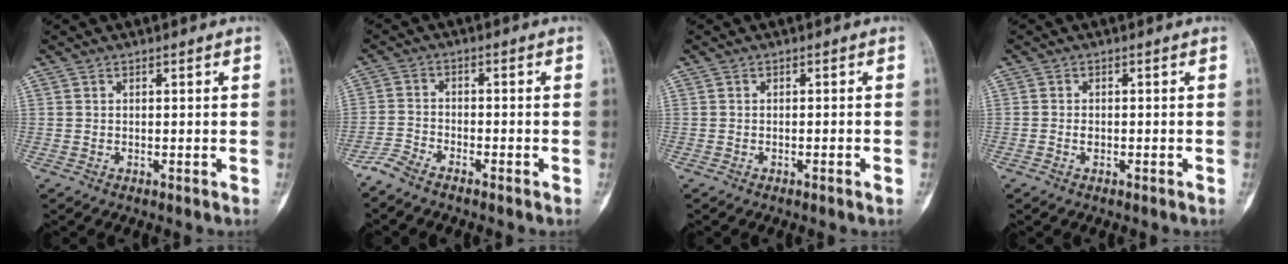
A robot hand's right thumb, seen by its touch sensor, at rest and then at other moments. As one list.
[{"total": 4.0, "force": [-3.5, 1.0, 1.7], "torque": [-0.042, 0.012, -0.075]}, {"total": 1.0, "force": [-0.6, 0.0, 0.8], "torque": [-0.017, 0.003, -0.006]}, {"total": 1.0, "force": [-0.5, 0.5, 0.7], "torque": [-0.010, 0.003, -0.009]}]